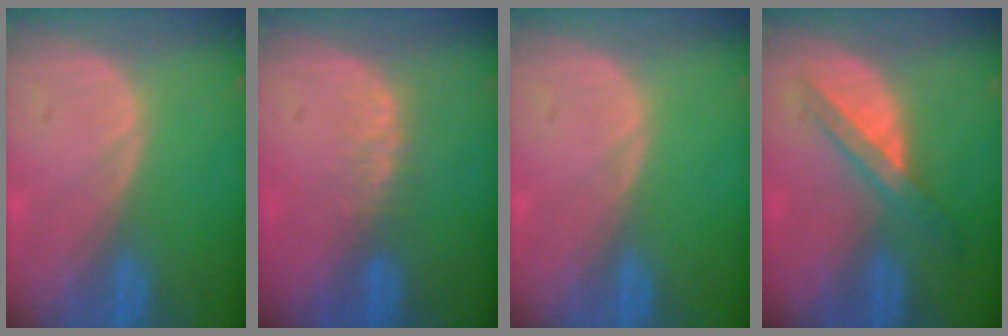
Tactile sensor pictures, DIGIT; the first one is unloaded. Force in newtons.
{"total": 2.8, "press": 2.4, "slide": 1.5}
{"total": 0.0}
{"total": 5.9, "press": 5.2, "slide": 2.9}